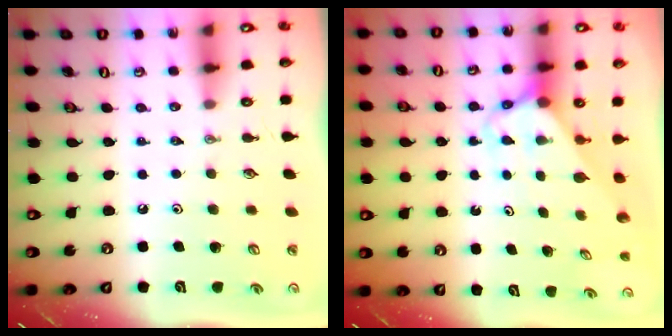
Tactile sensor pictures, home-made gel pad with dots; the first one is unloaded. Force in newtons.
{"total": 2.8, "press": 2.8, "slide": 0.2}